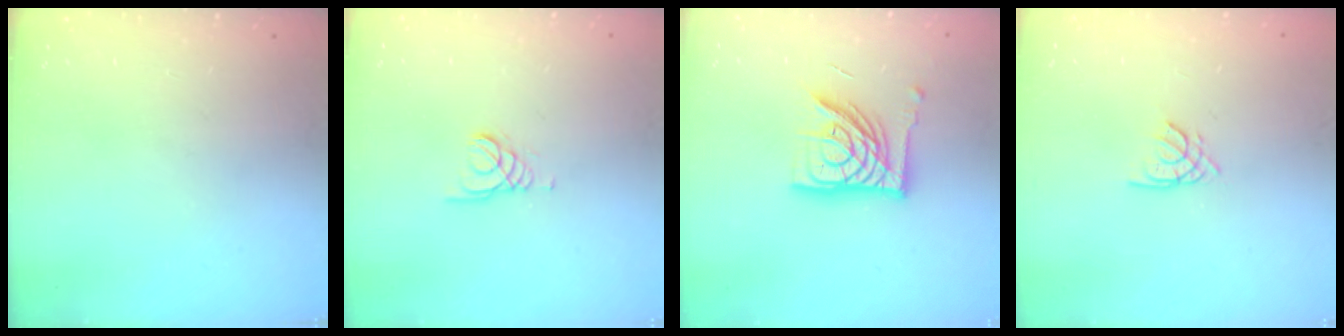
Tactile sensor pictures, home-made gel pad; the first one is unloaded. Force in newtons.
{"total": 1.5, "press": 1.5, "slide": 0.1}
{"total": 14.7, "press": 14.6, "slide": 1.7}
{"total": 1.6, "press": 1.6, "slide": 0.2}